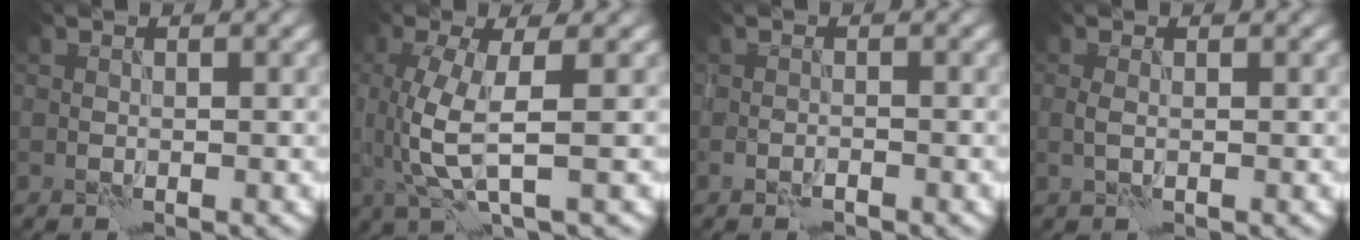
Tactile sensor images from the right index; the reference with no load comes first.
{"total": 5.2, "force": [0.0, 1.4, 5.0], "torque": [-0.114, -0.004, 0.001]}
{"total": 1.3, "force": [-1.0, 0.4, 0.7], "torque": [-0.016, 0.001, -0.022]}
{"total": 0.7, "force": [0.2, 0.2, 0.6], "torque": [-0.016, -0.003, 0.004]}